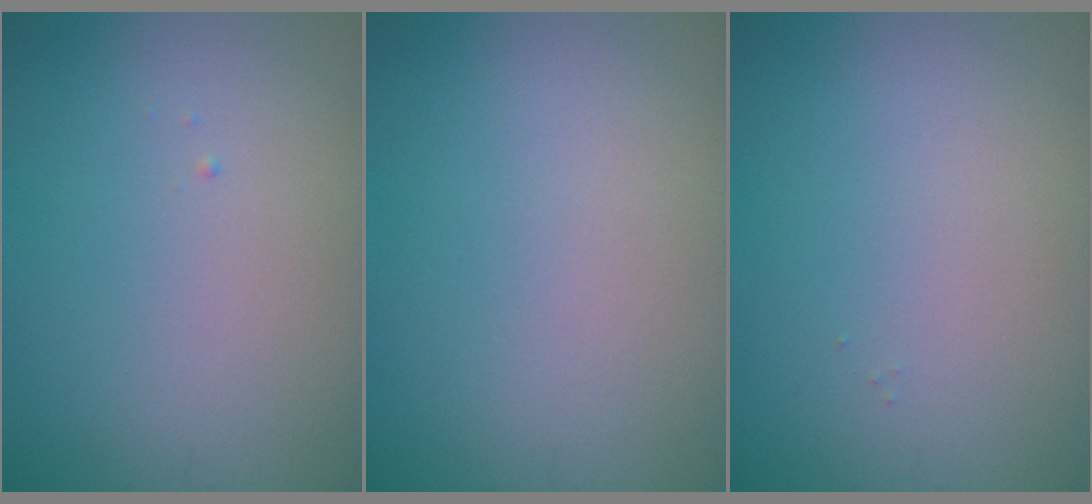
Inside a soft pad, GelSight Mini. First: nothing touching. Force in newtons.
{"total": 0.0}
{"total": 0.0}